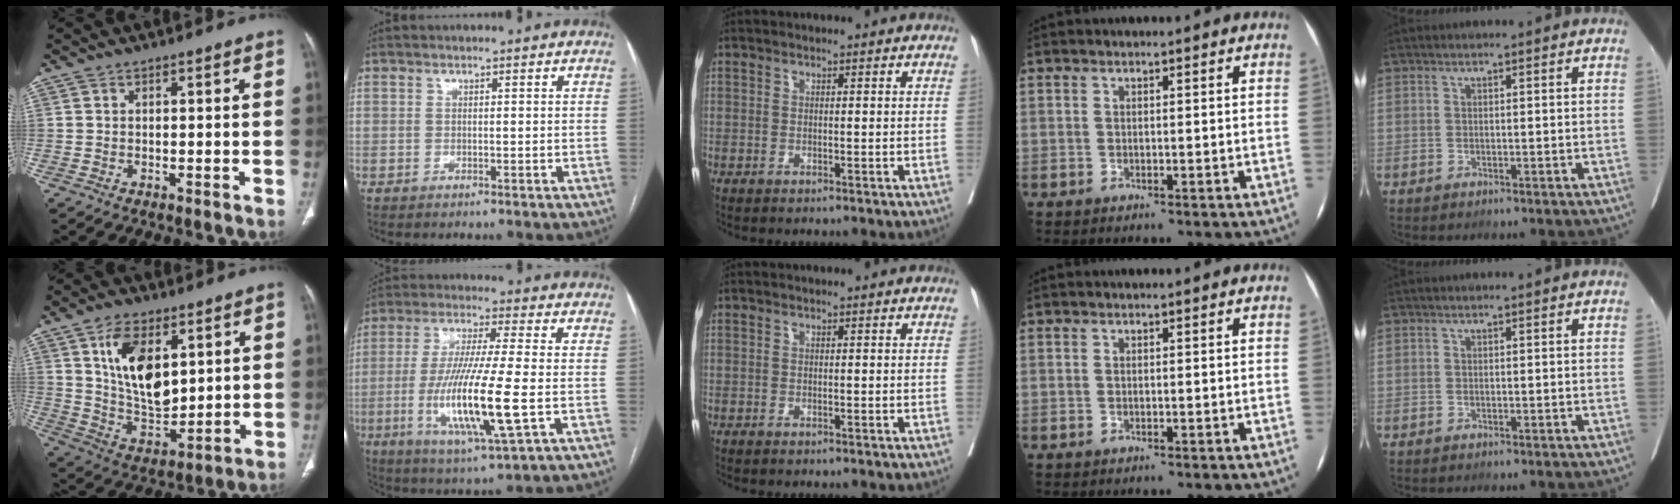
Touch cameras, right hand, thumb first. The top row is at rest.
{"thumb": {"total": 14.7, "force": [5.2, 8.1, 11.1], "torque": [-0.172, -0.029, 0.110]}, "index": {"total": 15.6, "force": [-3.2, 0.7, 15.3], "torque": [-0.307, -0.025, -0.061]}}